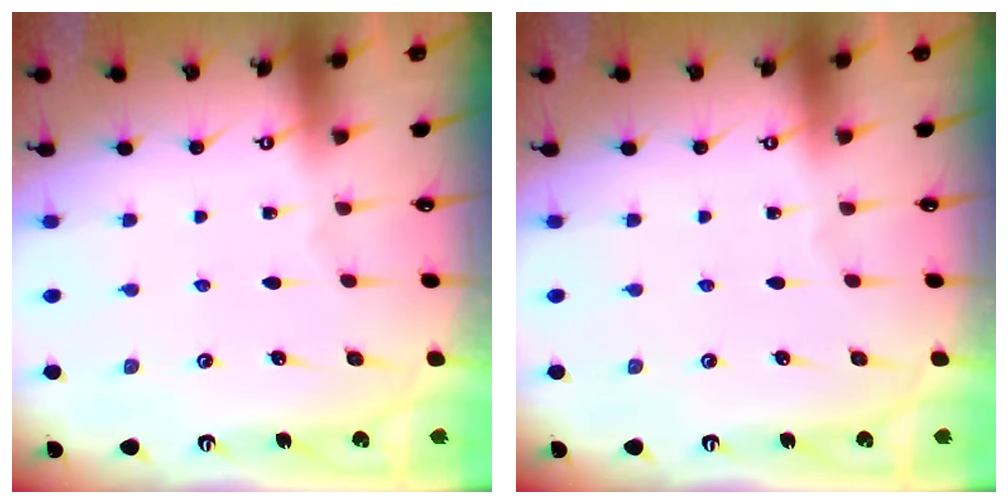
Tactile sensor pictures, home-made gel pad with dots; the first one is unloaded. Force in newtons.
{"total": 0.0}